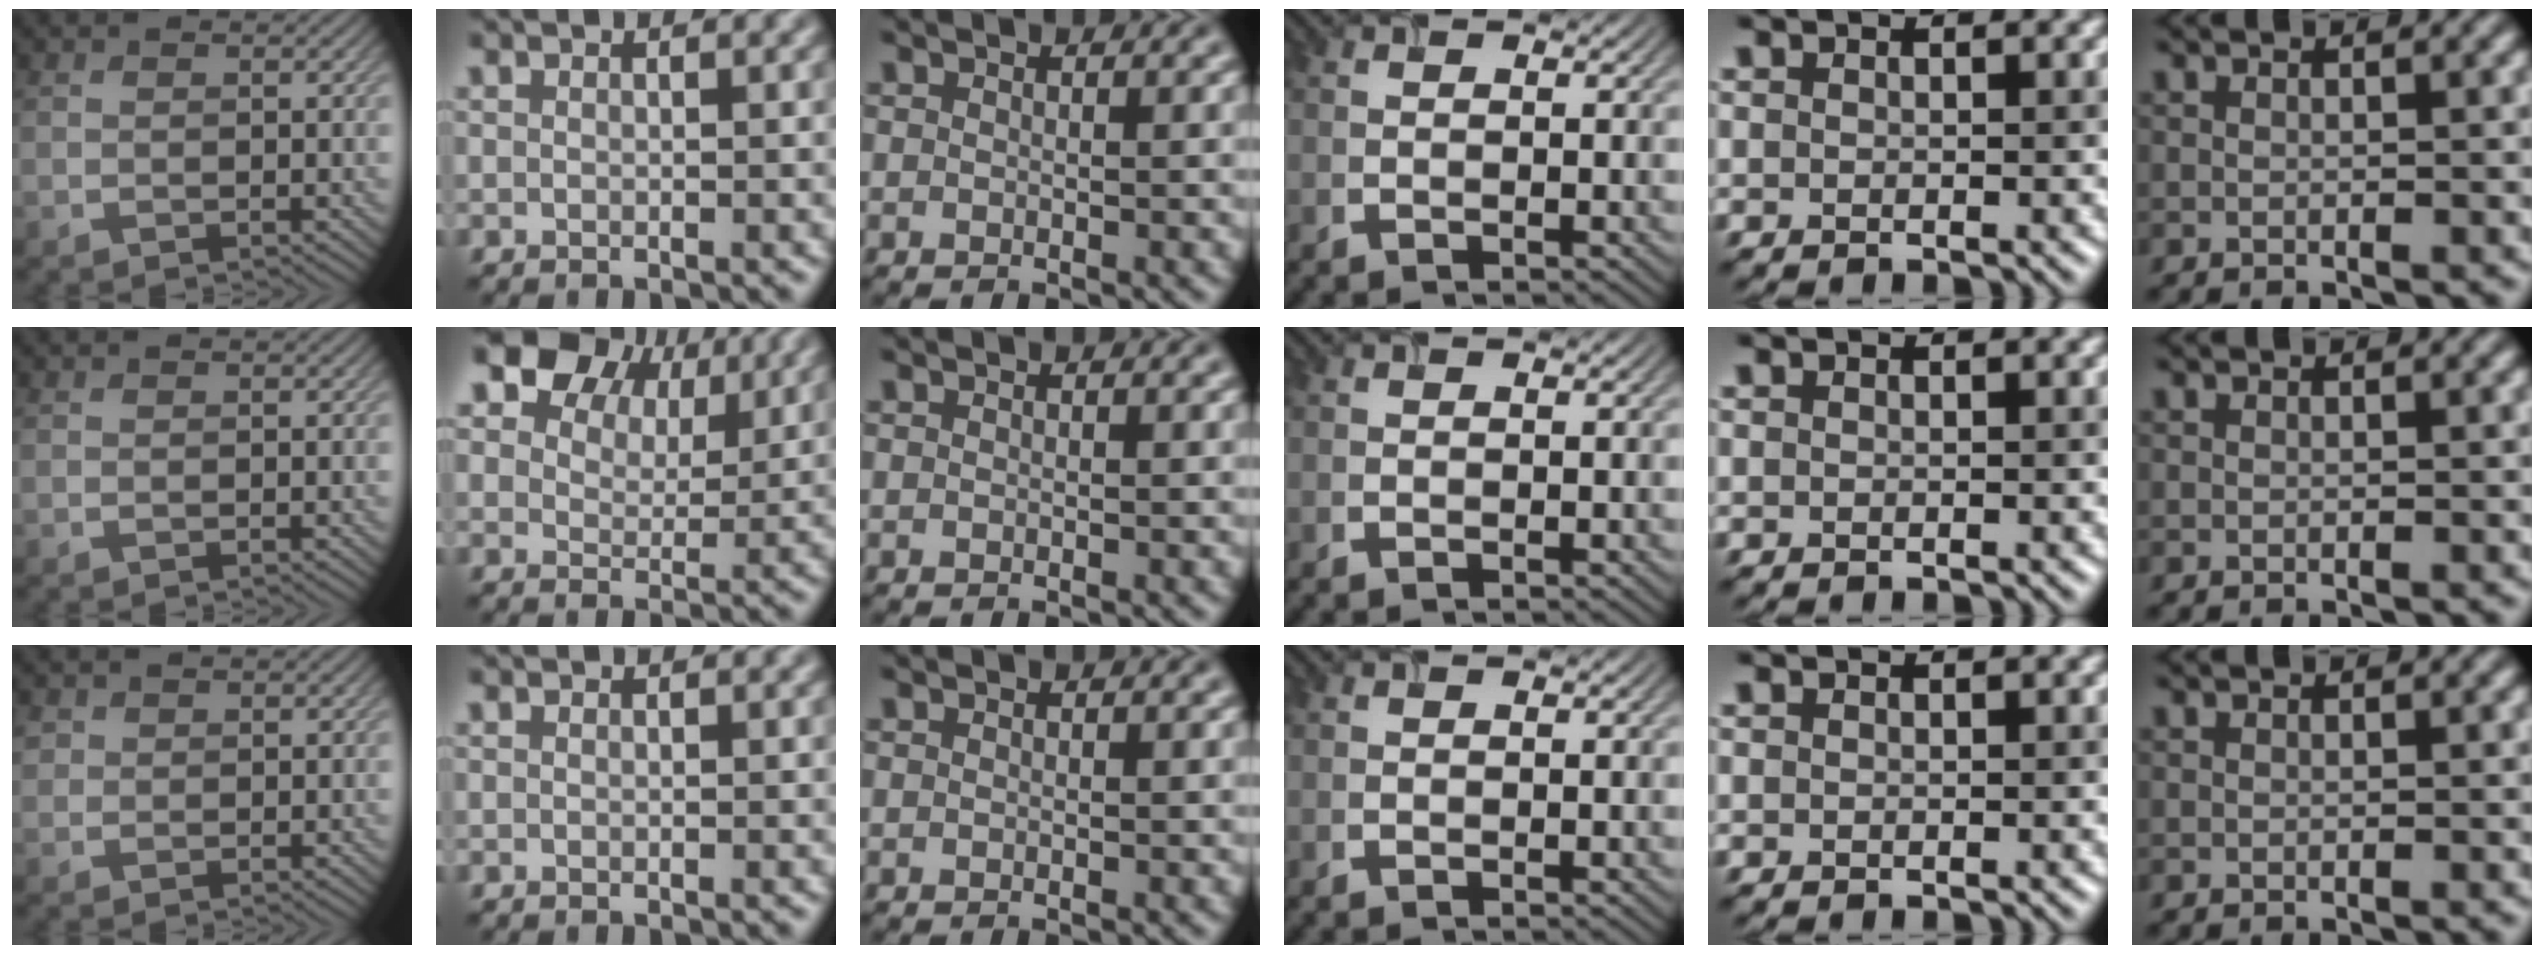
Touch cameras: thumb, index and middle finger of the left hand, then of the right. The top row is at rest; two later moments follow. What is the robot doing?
{"motion": "insert", "object": "airpods case & airpods"}